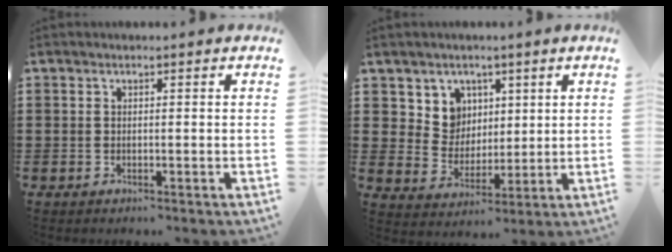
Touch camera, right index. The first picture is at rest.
{"total": 6.7, "force": [3.3, 5.6, 1.4], "torque": [-0.053, 0.002, 0.062]}